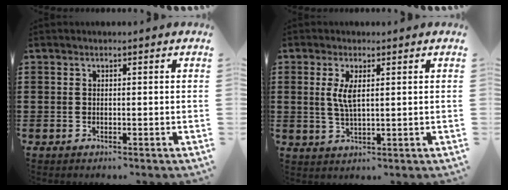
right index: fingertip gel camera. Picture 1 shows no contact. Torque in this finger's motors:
{"motor_torque": [0.66, -0.08, 0.29, 0.06]}